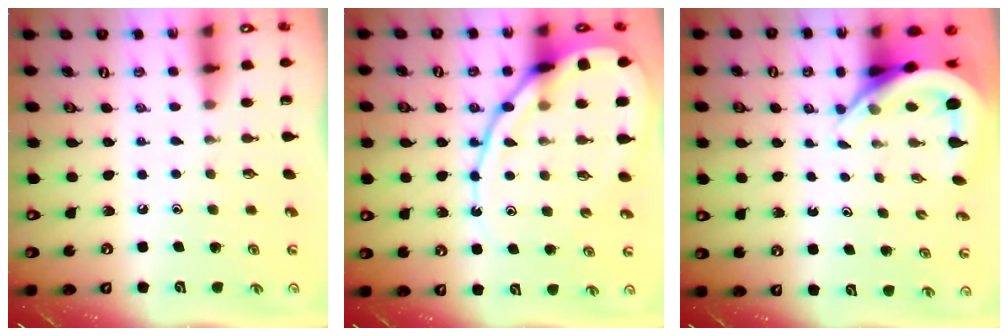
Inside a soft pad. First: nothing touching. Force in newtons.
{"total": 13.7, "press": 13.6, "slide": 1.1}
{"total": 7.5, "press": 7.5, "slide": 1.1}